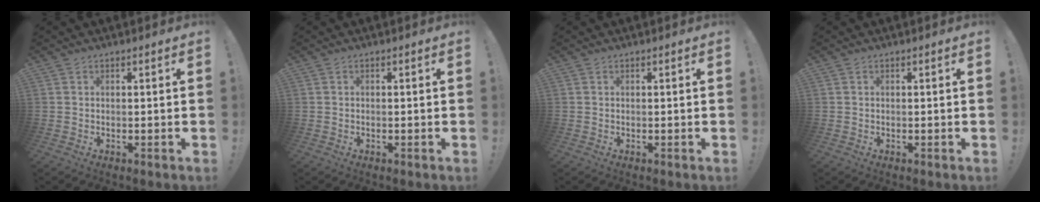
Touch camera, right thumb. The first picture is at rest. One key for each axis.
{"total": 0.0}
{"total": 0.0}
{"total": 0.0}